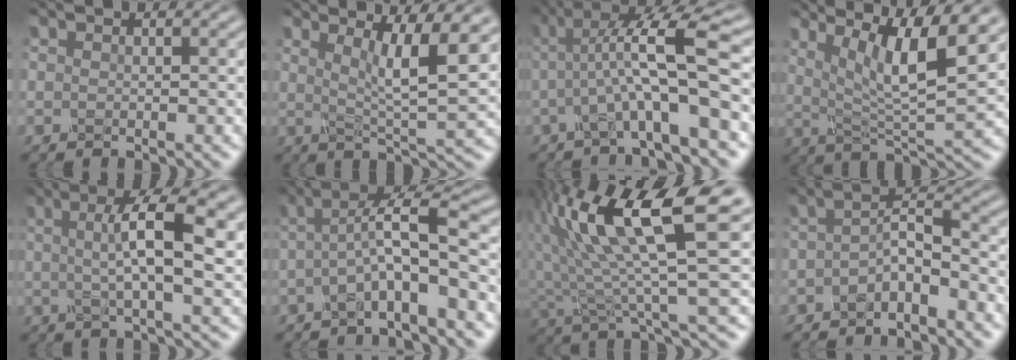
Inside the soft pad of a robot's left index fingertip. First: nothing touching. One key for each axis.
{"total": 6.6, "fx": 2.4, "fy": 0.8, "fz": 6.1, "tx": -0.092, "ty": -0.002, "tz": 0.053}
{"total": 8.4, "fx": -0.3, "fy": 1.3, "fz": 8.3, "tx": -0.141, "ty": 0.019, "tz": -0.003}
{"total": 9.0, "fx": 4.0, "fy": 1.7, "fz": 7.9, "tx": -0.139, "ty": 0.004, "tz": 0.082}
{"total": 6.6, "fx": 1.1, "fy": 1.3, "fz": 6.4, "tx": -0.107, "ty": 0.008, "tz": 0.024}
{"total": 5.1, "fx": -1.2, "fy": 0.8, "fz": 4.9, "tx": -0.084, "ty": 0.020, "tz": -0.023}
{"total": 12.2, "fx": 5.0, "fy": 2.7, "fz": 10.8, "tx": -0.215, "ty": 0.017, "tz": 0.100}
{"total": 2.7, "fx": -1.8, "fy": 0.4, "fz": 1.9, "tx": -0.045, "ty": 0.013, "tz": -0.032}